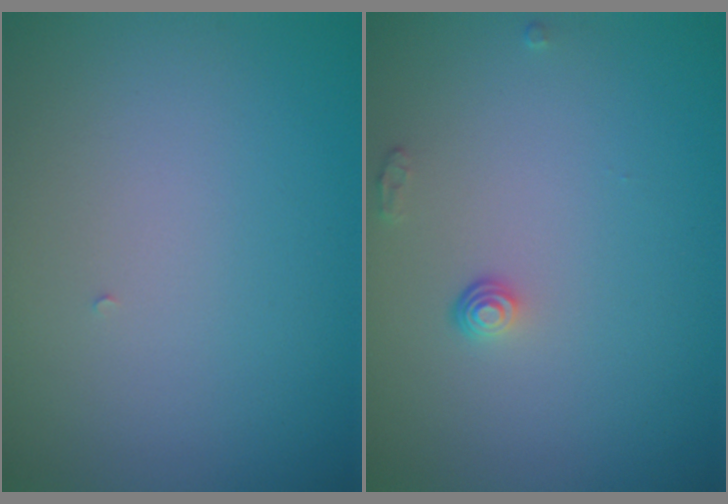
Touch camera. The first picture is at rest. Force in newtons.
{"total": 1.0, "press": 0.7, "slide": 0.8}